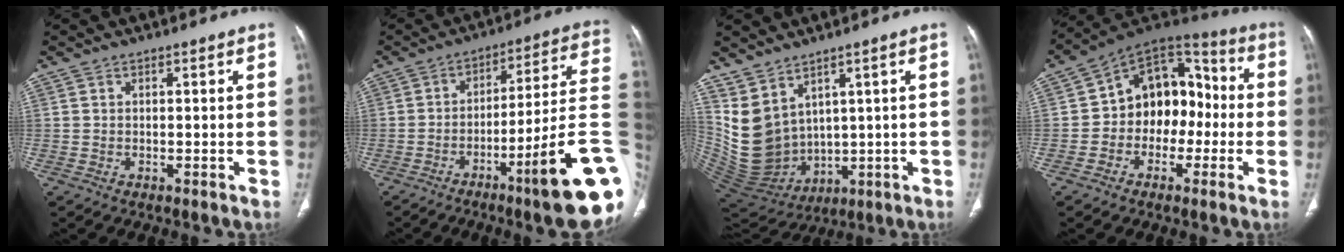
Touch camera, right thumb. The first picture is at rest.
{"total": 21.5, "force": [-7.9, 2.4, 19.8], "torque": [-0.214, 0.040, -0.114]}
{"total": 12.3, "force": [4.3, 8.8, 7.4], "torque": [-0.127, -0.030, 0.125]}
{"total": 15.0, "force": [-1.7, 11.0, 10.0], "torque": [-0.091, 0.053, -0.044]}